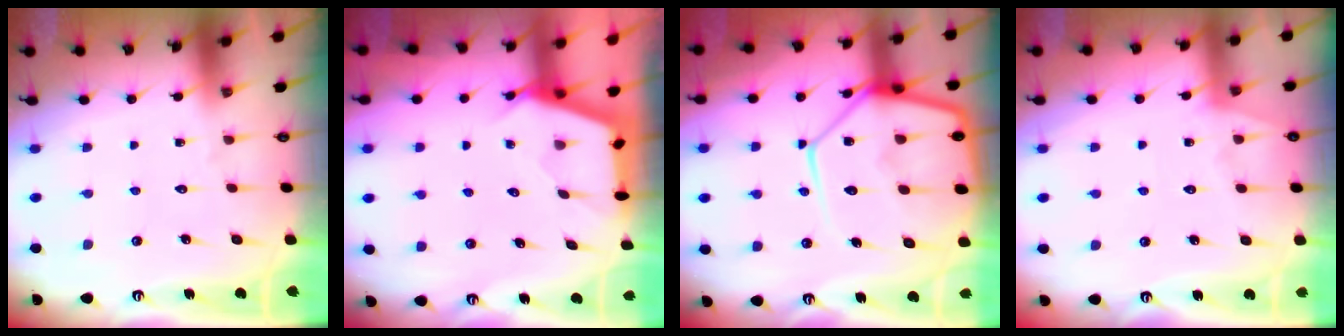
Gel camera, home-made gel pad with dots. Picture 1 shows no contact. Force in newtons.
{"total": 2.6, "press": 2.5, "slide": 0.4}
{"total": 19.7, "press": 19.6, "slide": 1.7}
{"total": 5.7, "press": 5.7, "slide": 0.5}